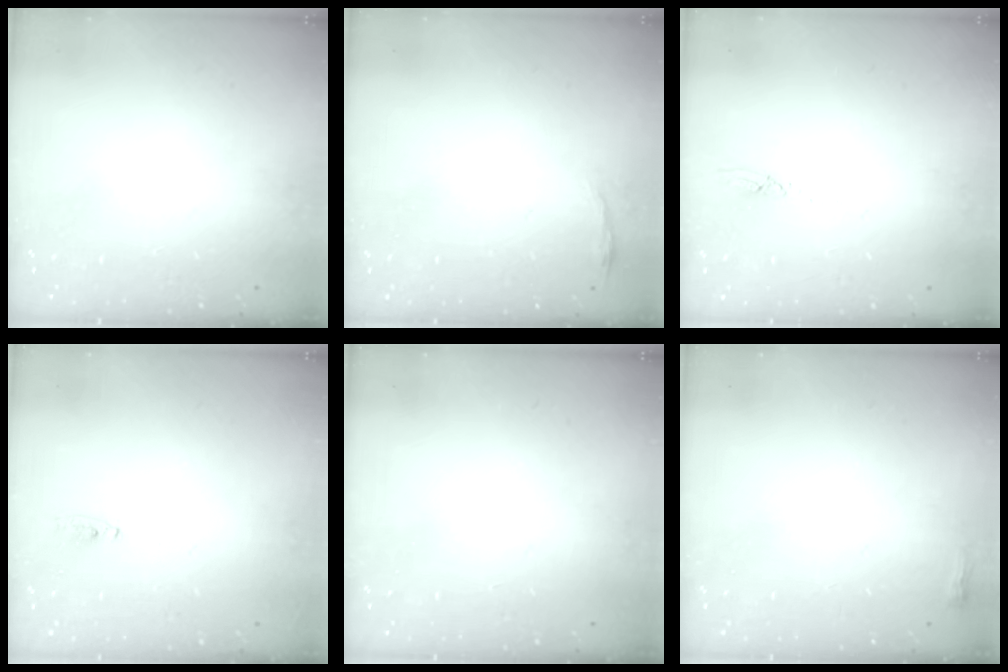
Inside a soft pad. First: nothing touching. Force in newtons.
{"total": 2.8, "press": 2.8, "slide": 0.6}
{"total": 2.7, "press": 2.7, "slide": 0.2}
{"total": 15.9, "press": 4.3, "slide": 15.3}
{"total": 0.0}
{"total": 2.2, "press": 2.2, "slide": 0.6}